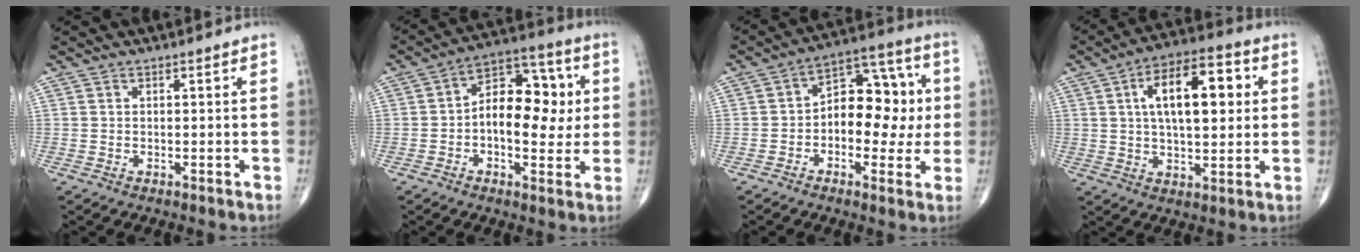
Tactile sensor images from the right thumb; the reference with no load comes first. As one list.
[{"total": 14.6, "force": [0.4, 8.4, 11.9], "torque": [-0.142, 0.029, -0.001]}, {"total": 14.1, "force": [-0.2, 8.9, 10.9], "torque": [-0.107, 0.041, -0.010]}, {"total": 15.6, "force": [3.5, 7.2, 13.3], "torque": [-0.193, 0.012, 0.053]}]